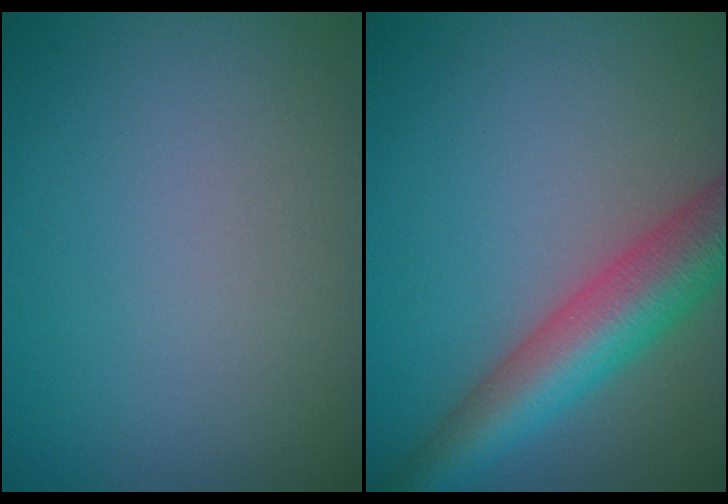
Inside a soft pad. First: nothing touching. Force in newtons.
{"total": 7.3, "press": 7.3, "slide": 0.3}